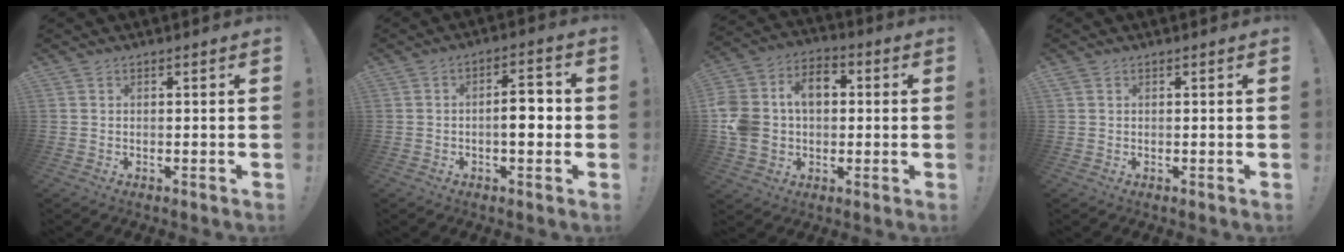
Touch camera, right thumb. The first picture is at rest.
{"total": 7.9, "force": [-1.1, 3.2, 7.2], "torque": [-0.097, 0.010, -0.024]}
{"total": 15.4, "force": [2.0, 12.2, 9.1], "torque": [-0.162, 0.008, 0.041]}
{"total": 0.7, "force": [0.4, 0.5, 0.2], "torque": [-0.006, 0.004, 0.007]}